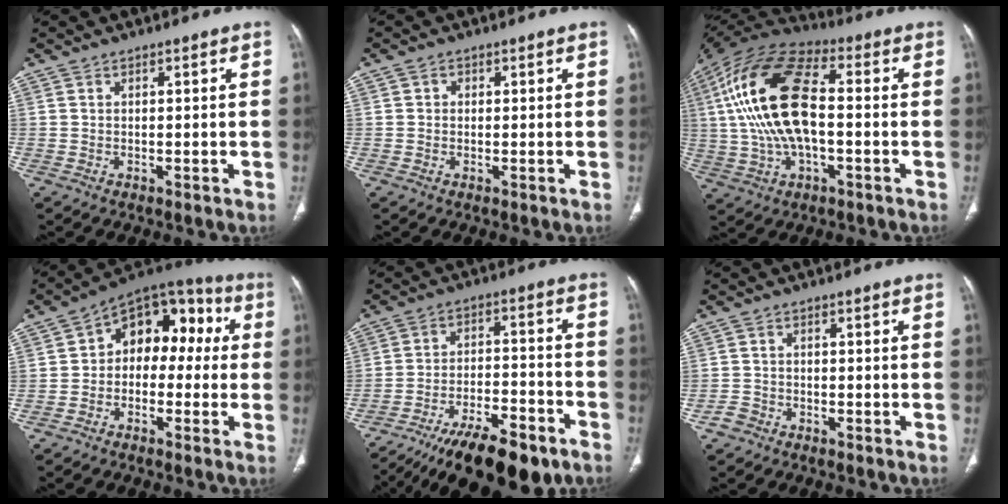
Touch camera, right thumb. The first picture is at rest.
{"total": 1.0, "force": [0.1, 1.0, 0.3], "torque": [0.001, 0.003, 0.000]}
{"total": 20.7, "force": [0.6, 10.1, 18.1], "torque": [-0.367, 0.026, 0.007]}
{"total": 13.3, "force": [0.8, 9.2, 9.6], "torque": [-0.083, 0.055, -0.008]}
{"total": 19.8, "force": [-14.6, 6.6, 11.6], "torque": [-0.175, 0.055, -0.238]}
{"total": 2.1, "force": [-1.5, 1.4, 0.3], "torque": [-0.010, 0.009, -0.031]}